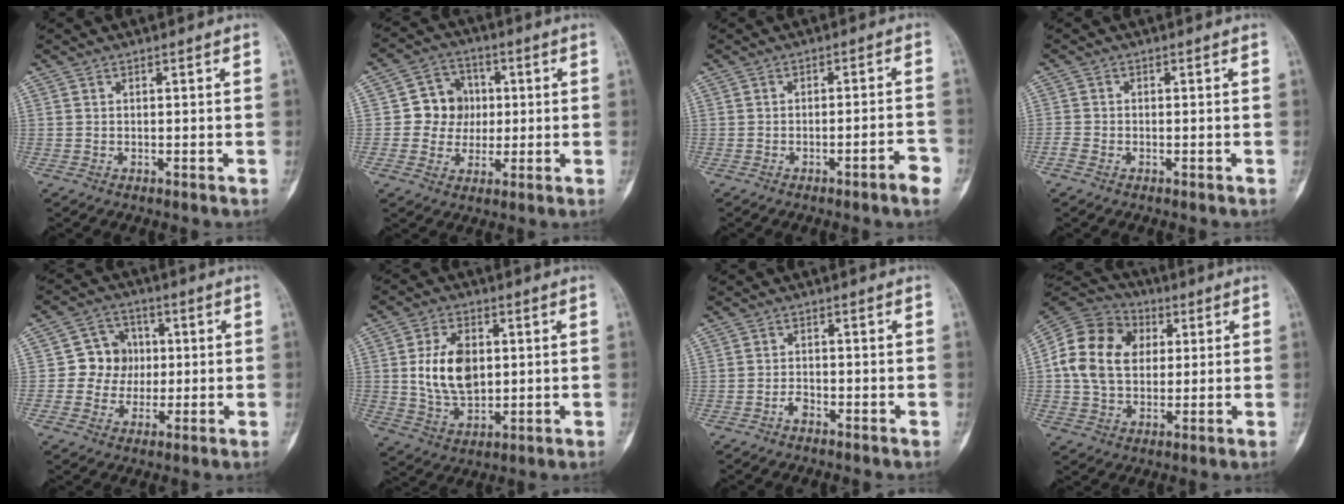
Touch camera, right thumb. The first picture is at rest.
{"total": 8.5, "force": [0.5, 7.9, 2.9], "torque": [0.003, 0.013, 0.003]}
{"total": 4.6, "force": [-2.6, 0.3, 3.7], "torque": [-0.056, 0.022, -0.035]}
{"total": 1.7, "force": [-1.0, 1.0, 0.8], "torque": [-0.020, 0.002, -0.024]}
{"total": 8.1, "force": [0.3, 7.6, 2.7], "torque": [0.005, 0.015, -0.003]}
{"total": 11.6, "force": [1.6, 7.4, 8.8], "torque": [-0.142, -0.010, 0.038]}
{"total": 1.6, "force": [-1.1, 0.8, 0.8], "torque": [-0.015, 0.005, -0.022]}
{"total": 17.2, "force": [2.8, 12.9, 10.9], "torque": [-0.189, 0.016, 0.045]}